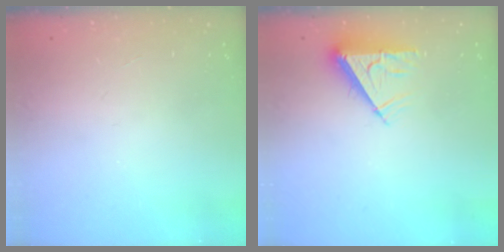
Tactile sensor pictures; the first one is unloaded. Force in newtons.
{"total": 5.8, "press": 5.8, "slide": 0.8}